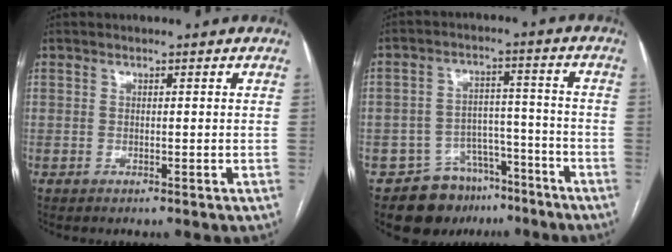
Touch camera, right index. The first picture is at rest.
{"total": 10.1, "force": [-7.2, 6.7, 2.2], "torque": [-0.023, 0.041, -0.105]}